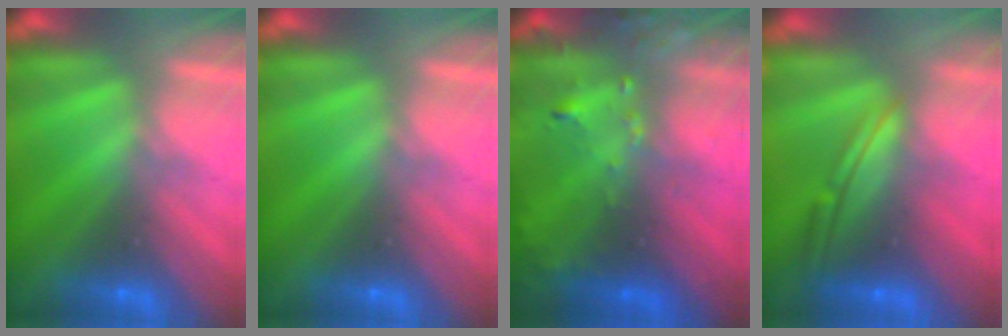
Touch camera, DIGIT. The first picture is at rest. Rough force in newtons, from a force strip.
{"total": 0.0}
{"total": 5.8}
{"total": 5.5}